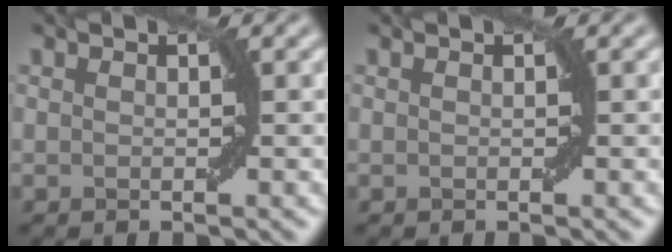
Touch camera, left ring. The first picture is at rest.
{"total": 0.0}